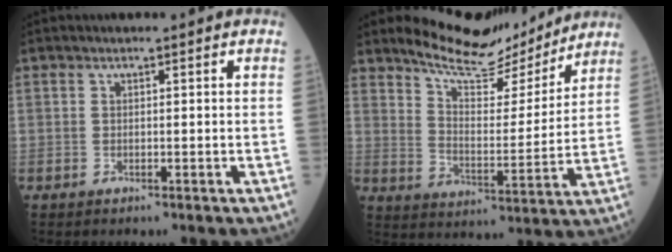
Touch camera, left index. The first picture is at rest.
{"total": 12.1, "force": [11.5, 2.5, 2.9], "torque": [-0.057, -0.006, 0.183]}